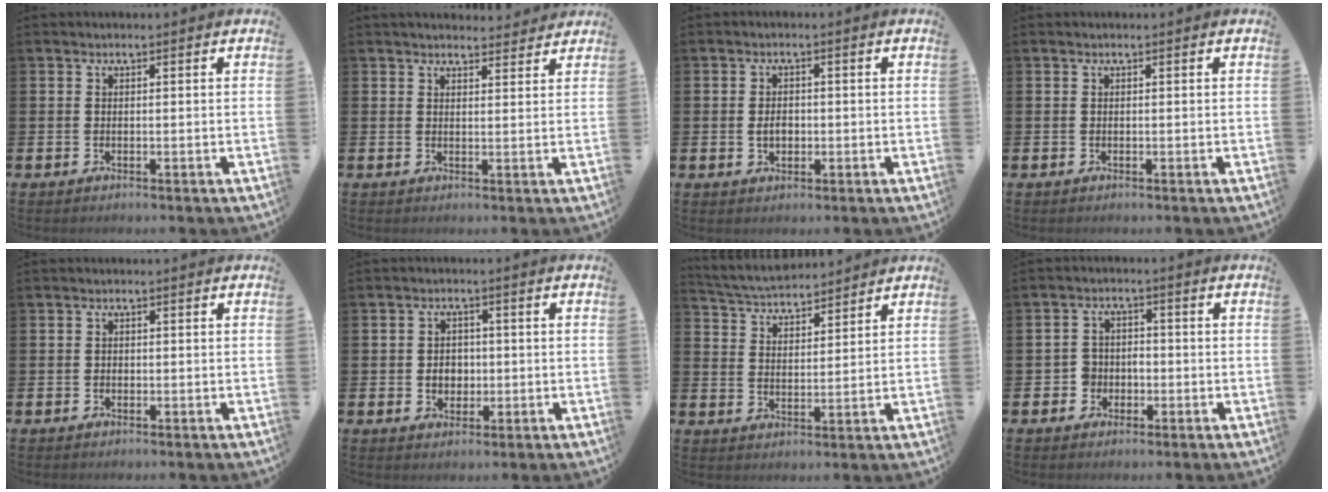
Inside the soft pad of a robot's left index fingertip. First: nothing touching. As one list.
[{"total": 2.8, "force": [2.8, 0.5, 0.1], "torque": [0.008, -0.018, 0.047]}, {"total": 2.2, "force": [-0.2, 1.6, 1.5], "torque": [-0.008, -0.003, -0.012]}, {"total": 0.0}, {"total": 0.5, "force": [-0.2, 0.5, 0.1], "torque": [-0.004, 0.005, -0.005]}, {"total": 2.9, "force": [-0.3, 2.5, 1.3], "torque": [-0.010, 0.000, -0.015]}, {"total": 4.7, "force": [4.6, 0.9, 0.4], "torque": [-0.026, -0.028, 0.081]}, {"total": 3.1, "force": [-1.4, 2.7, 0.4], "torque": [-0.010, 0.005, -0.034]}]